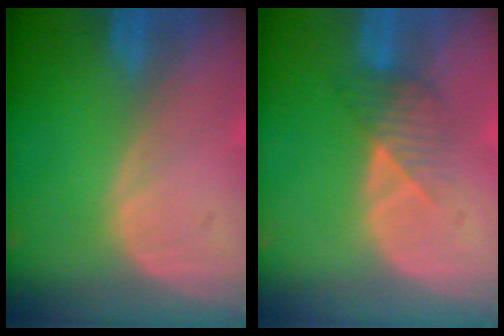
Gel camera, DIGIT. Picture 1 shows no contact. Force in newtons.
{"total": 3.5, "press": 3.3, "slide": 1.2}